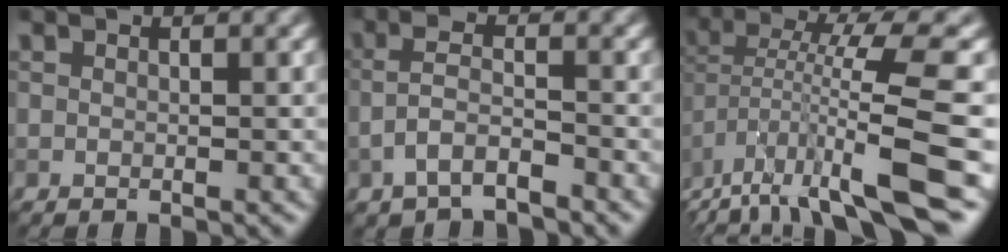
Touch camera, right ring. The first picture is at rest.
{"total": 3.3, "force": [-2.0, 1.1, 2.4], "torque": [-0.051, 0.007, -0.047]}
{"total": 8.2, "force": [-3.6, 1.8, 7.1], "torque": [-0.122, 0.008, -0.066]}